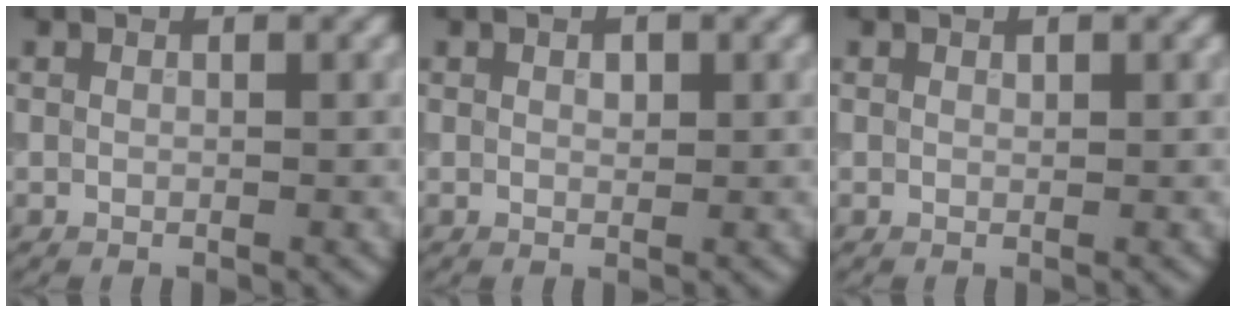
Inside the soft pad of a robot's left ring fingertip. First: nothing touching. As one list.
[{"total": 0.8, "force": [0.4, 0.5, 0.5], "torque": [-0.012, 0.000, 0.006]}, {"total": 0.0}]